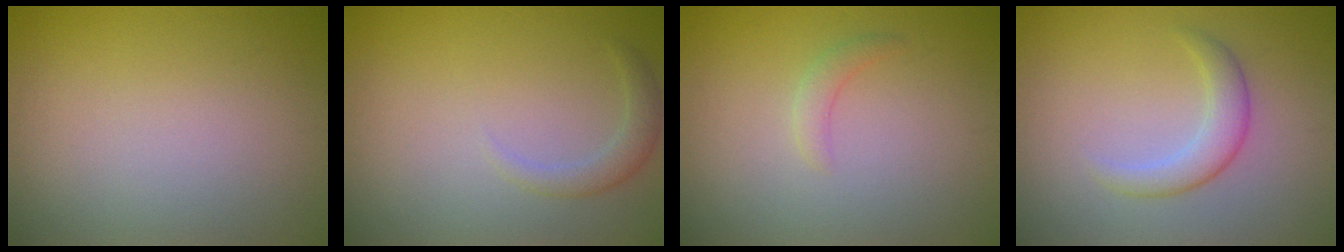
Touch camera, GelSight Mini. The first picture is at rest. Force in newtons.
{"total": 1.5, "press": 1.5, "slide": 0.1}
{"total": 1.2, "press": 1.2, "slide": 0.1}
{"total": 2.5, "press": 2.5, "slide": 0.1}